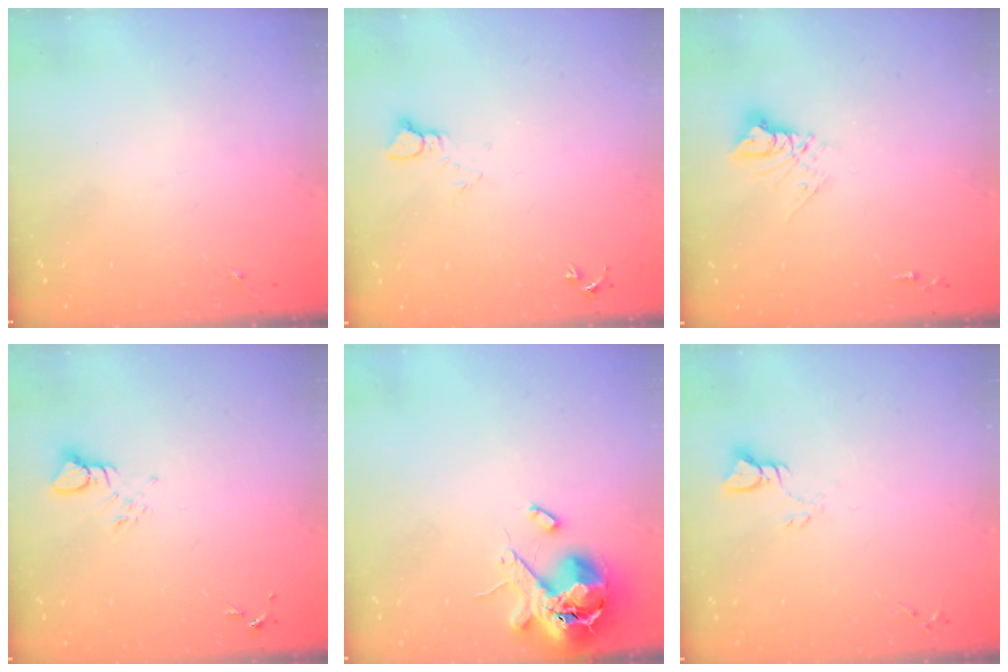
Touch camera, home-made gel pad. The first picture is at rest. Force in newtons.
{"total": 4.2, "press": 4.1, "slide": 0.4}
{"total": 9.3, "press": 9.3, "slide": 0.8}
{"total": 3.8, "press": 3.8, "slide": 0.5}
{"total": 12.8, "press": 12.6, "slide": 2.0}
{"total": 2.8, "press": 2.8, "slide": 0.2}